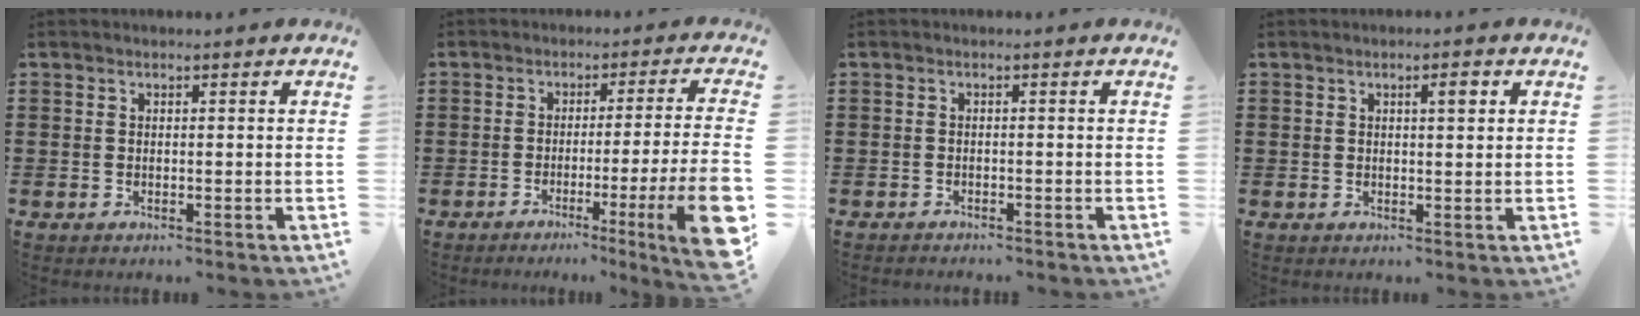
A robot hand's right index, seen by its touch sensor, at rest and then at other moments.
{"total": 8.6, "force": [-2.8, 0.3, 8.1], "torque": [-0.123, -0.024, -0.052]}
{"total": 0.9, "force": [-0.9, 0.0, 0.0], "torque": [-0.002, 0.001, -0.020]}
{"total": 2.0, "force": [0.7, 0.4, 1.8], "torque": [-0.027, 0.001, 0.007]}